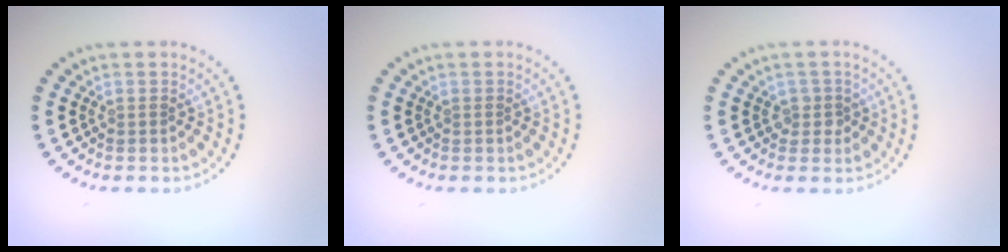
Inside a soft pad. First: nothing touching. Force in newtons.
{"total": 0.0}
{"total": 1.2, "press": 1.1, "slide": 0.5}